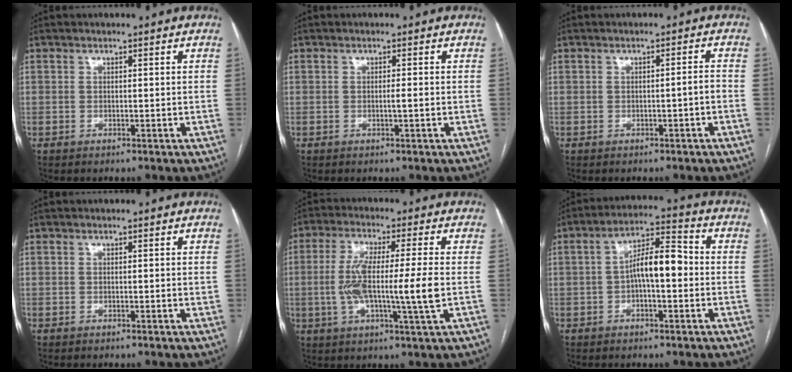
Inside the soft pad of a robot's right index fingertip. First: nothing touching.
{"total": 1.2, "force": [-0.2, -0.1, 1.2], "torque": [-0.022, 0.001, -0.001]}
{"total": 1.4, "force": [-0.6, 0.0, 1.3], "torque": [-0.016, 0.002, -0.009]}
{"total": 0.8, "force": [0.1, 0.1, 0.8], "torque": [-0.015, 0.001, 0.004]}
{"total": 11.7, "force": [-1.0, 0.2, 11.7], "torque": [-0.226, 0.000, -0.022]}
{"total": 8.3, "force": [-0.6, 2.5, 7.9], "torque": [-0.141, 0.029, -0.013]}